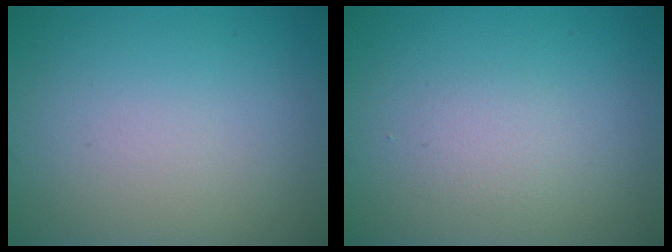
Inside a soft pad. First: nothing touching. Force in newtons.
{"total": 1.2, "press": 1.2, "slide": 0.0}